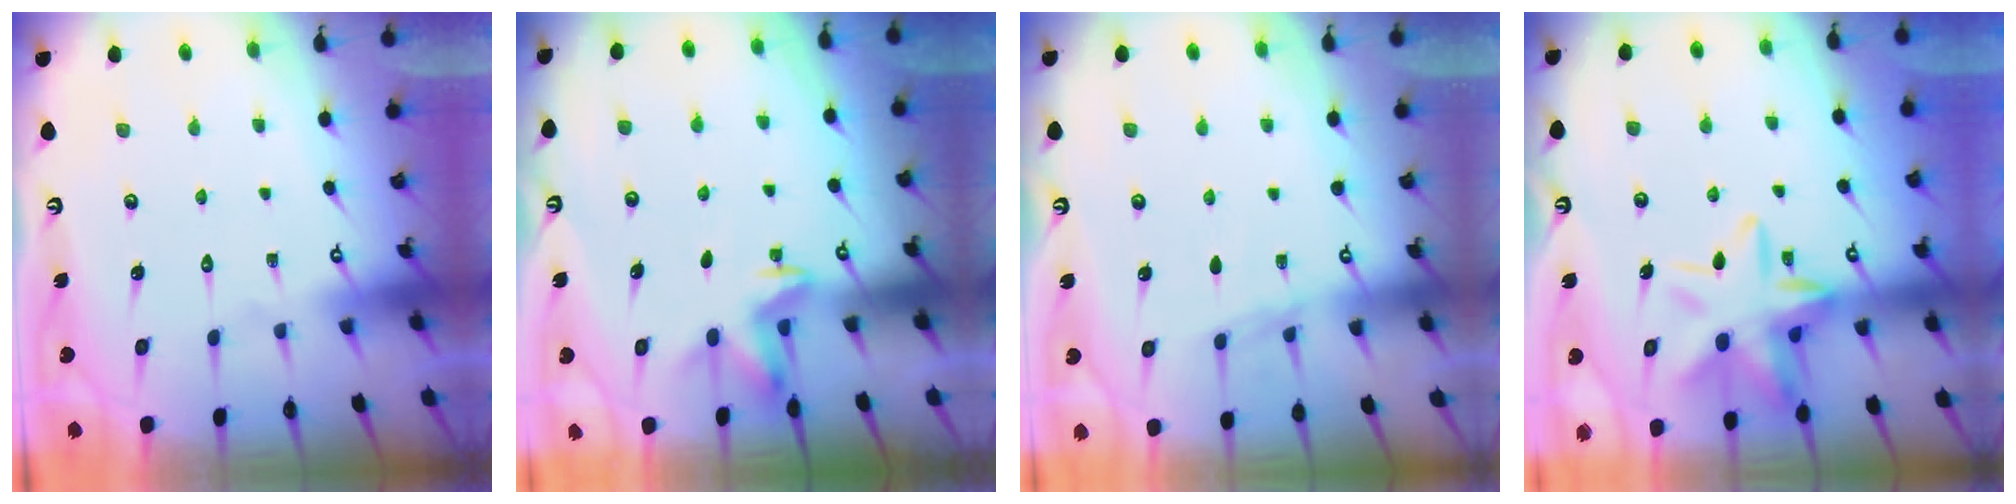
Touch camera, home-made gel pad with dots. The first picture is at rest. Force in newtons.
{"total": 3.7, "press": 3.6, "slide": 0.9}
{"total": 5.7, "press": 5.7, "slide": 0.4}
{"total": 14.5, "press": 14.5, "slide": 0.9}